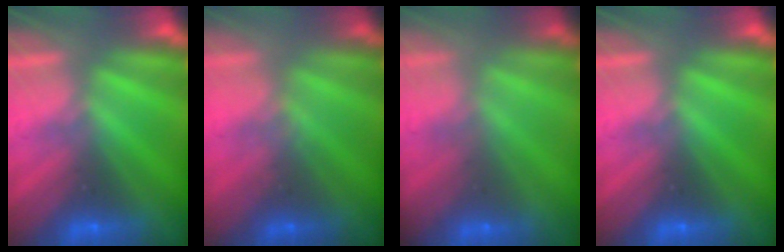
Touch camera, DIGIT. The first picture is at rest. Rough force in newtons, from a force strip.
{"total": 1.5}
{"total": 7.1}
{"total": 0.0}